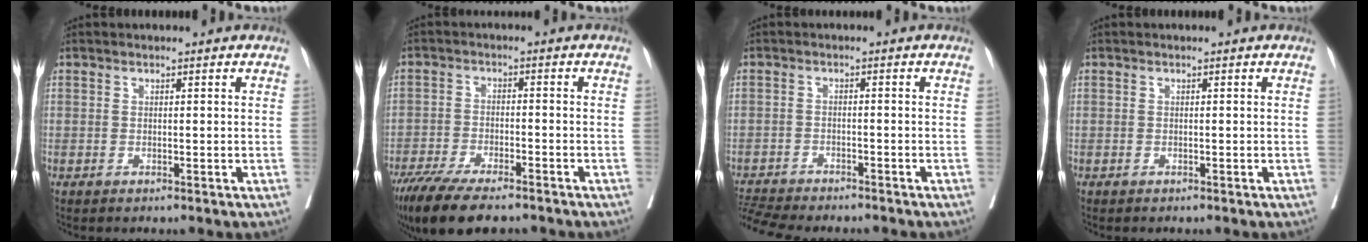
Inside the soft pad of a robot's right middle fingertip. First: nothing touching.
{"total": 12.3, "force": [-9.7, 2.7, 7.1], "torque": [-0.121, -0.025, -0.158]}
{"total": 9.5, "force": [-9.0, 0.8, 3.1], "torque": [-0.056, -0.002, -0.138]}
{"total": 0.0}